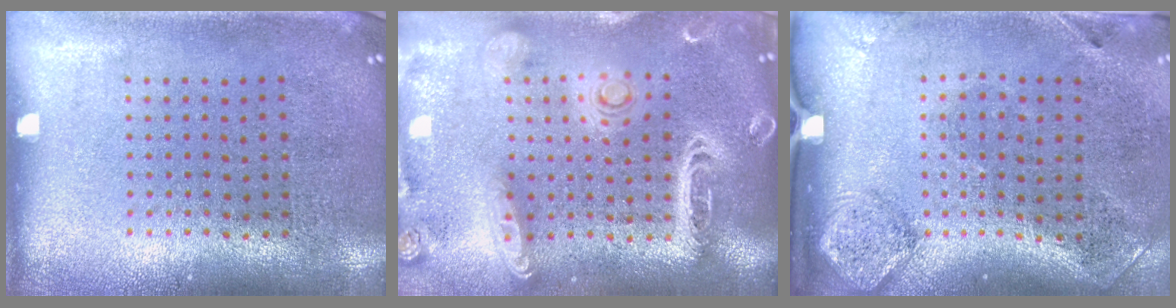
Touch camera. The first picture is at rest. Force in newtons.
{"total": 3.0, "press": 2.5, "slide": 1.6}
{"total": 1.9, "press": 1.1, "slide": 1.6}